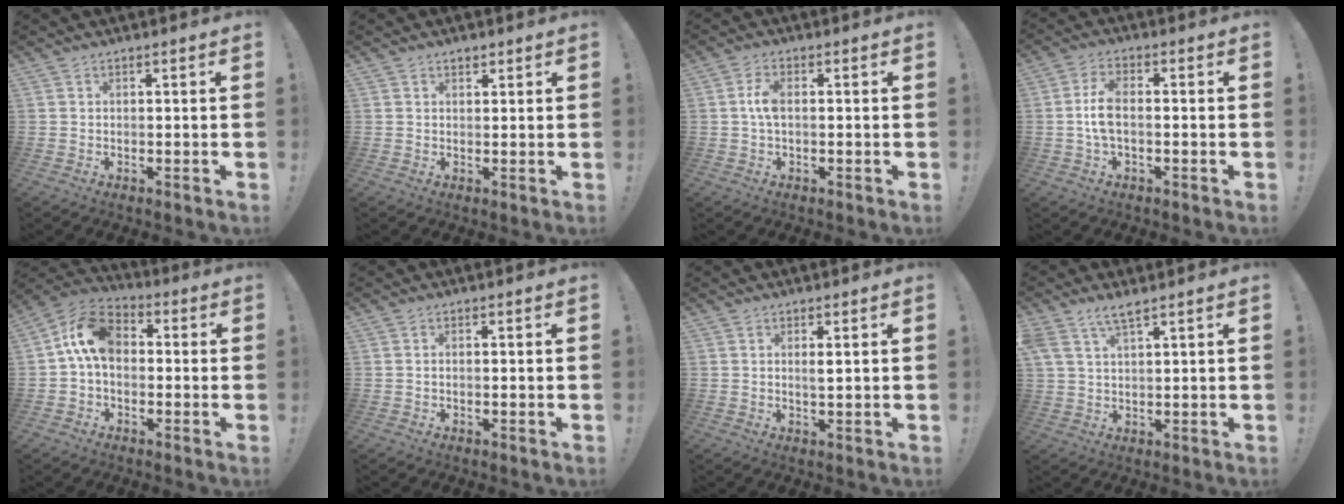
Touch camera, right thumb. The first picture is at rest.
{"total": 1.5, "force": [1.1, 0.7, 0.7], "torque": [-0.003, -0.006, 0.018]}
{"total": 4.4, "force": [0.0, 2.0, 3.9], "torque": [-0.072, 0.005, -0.002]}
{"total": 6.7, "force": [-0.6, 2.9, 6.0], "torque": [-0.129, 0.004, -0.008]}
{"total": 12.1, "force": [1.2, 8.1, 8.9], "torque": [-0.157, 0.024, 0.026]}
{"total": 0.5, "force": [-0.3, 0.3, 0.4], "torque": [-0.014, 0.005, -0.003]}
{"total": 1.7, "force": [0.7, 0.1, 1.5], "torque": [-0.018, -0.007, 0.008]}
{"total": 5.0, "force": [3.7, 1.1, 3.1], "torque": [-0.067, -0.014, 0.072]}